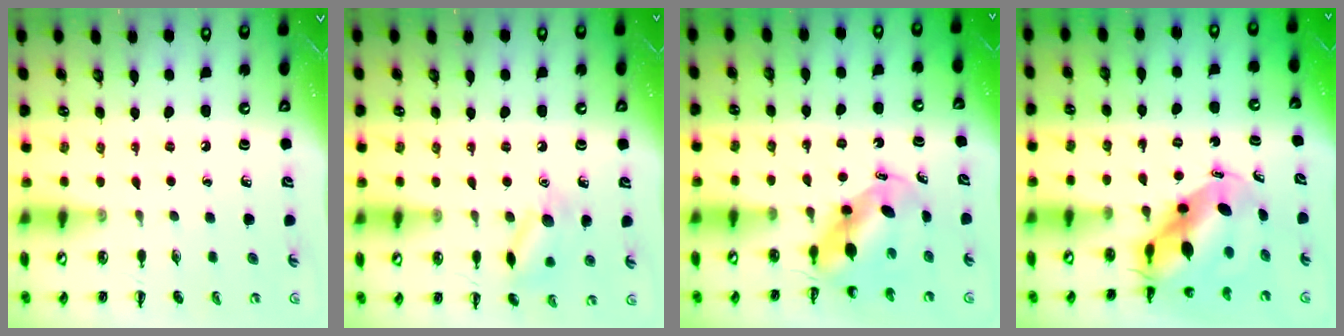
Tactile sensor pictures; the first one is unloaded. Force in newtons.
{"total": 9.9, "press": 9.9, "slide": 0.6}
{"total": 5.1, "press": 5.0, "slide": 0.9}
{"total": 8.0, "press": 7.7, "slide": 2.0}